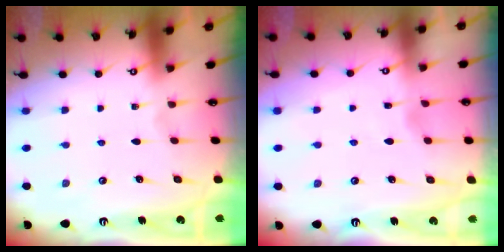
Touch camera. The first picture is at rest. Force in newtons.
{"total": 3.0, "press": 2.9, "slide": 0.4}